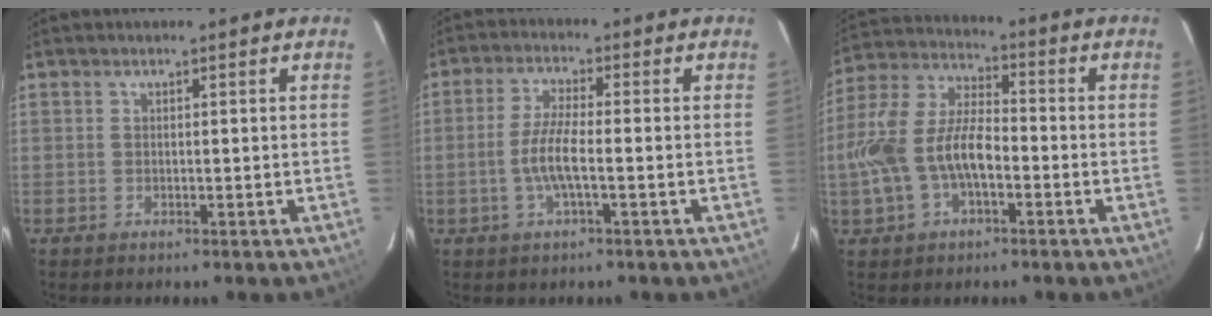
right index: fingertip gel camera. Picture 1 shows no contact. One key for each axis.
{"total": 6.2, "fx": -1.5, "fy": 1.0, "fz": 6.0, "tx": -0.123, "ty": 0.000, "tz": -0.031}
{"total": 13.8, "fx": -3.5, "fy": 7.2, "fz": 11.2, "tx": -0.240, "ty": 0.013, "tz": -0.066}